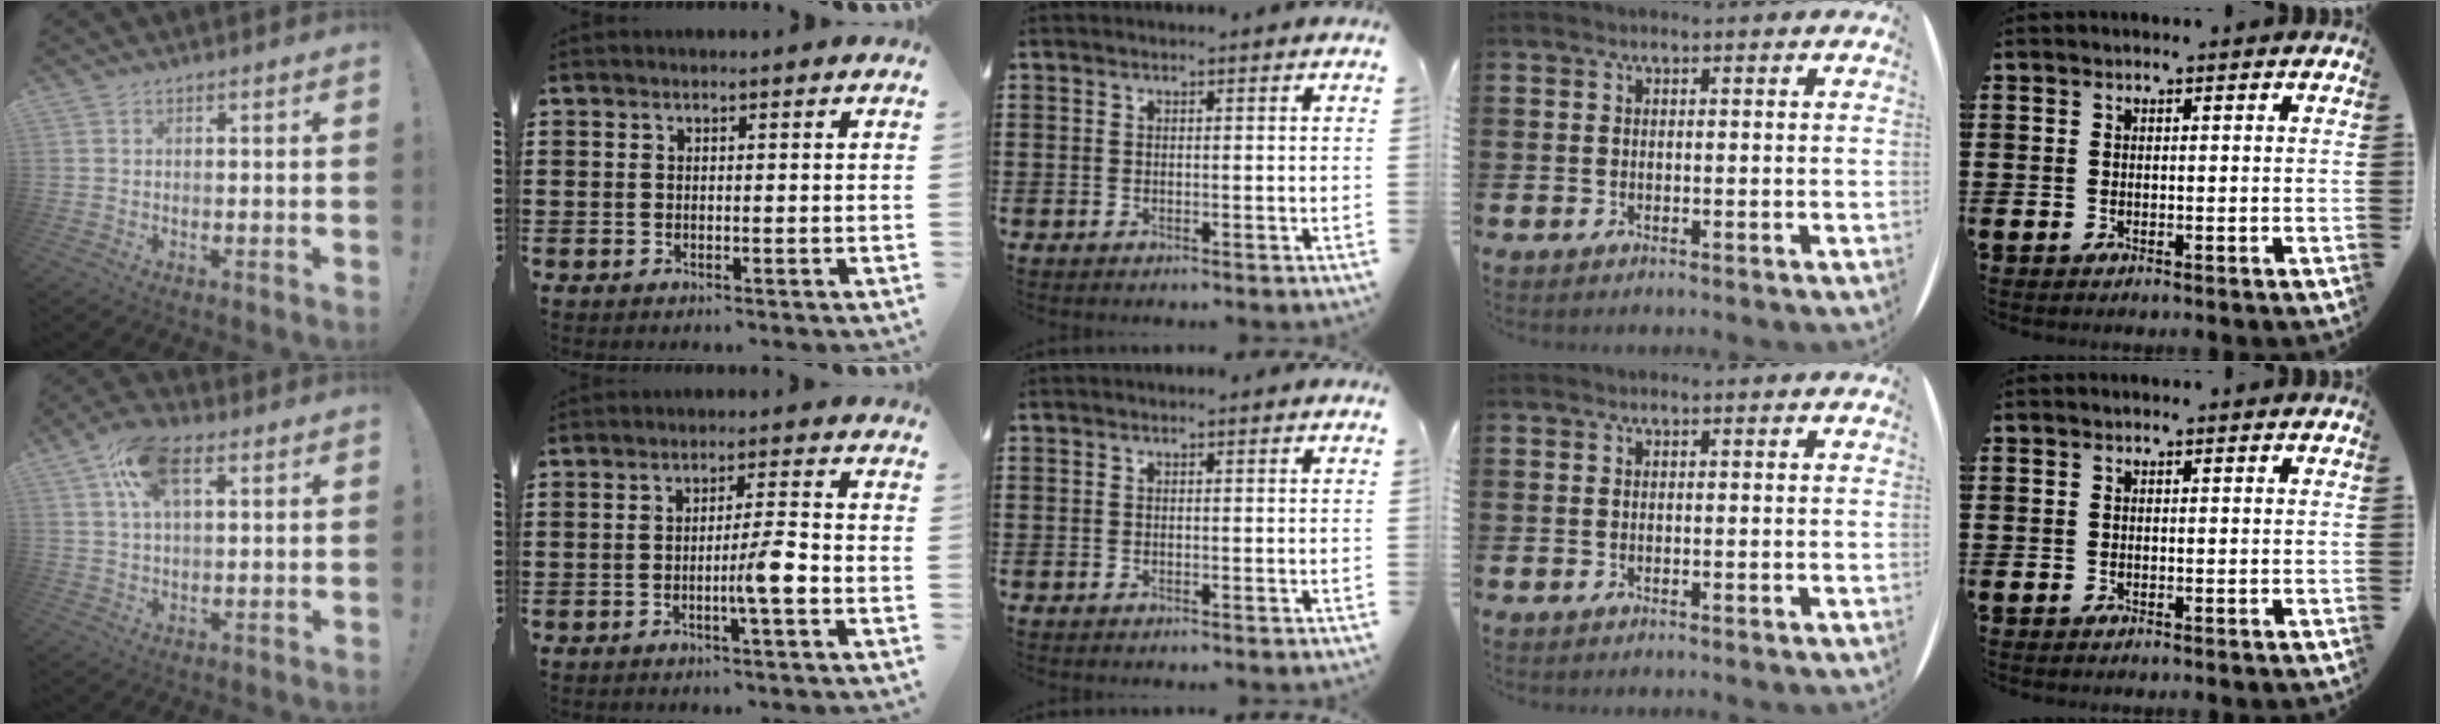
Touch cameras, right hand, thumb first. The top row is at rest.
{"thumb": {"total": 12.0, "force": [5.0, 6.3, 8.8], "torque": [-0.149, 0.007, 0.093]}, "index": {"total": 5.5, "force": [-1.7, -0.1, 5.3], "torque": [-0.090, -0.007, -0.031]}}